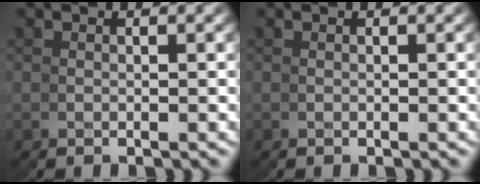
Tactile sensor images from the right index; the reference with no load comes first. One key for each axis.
{"total": 0.0}